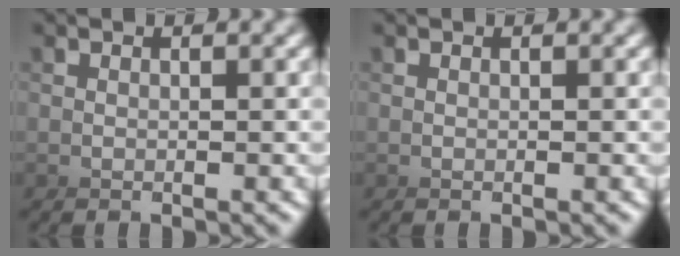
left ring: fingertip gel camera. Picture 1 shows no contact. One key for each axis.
{"total": 0.0}